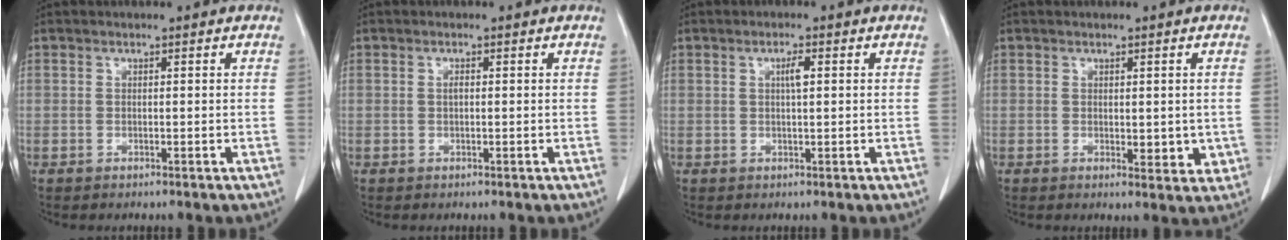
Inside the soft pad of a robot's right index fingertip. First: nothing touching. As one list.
[{"total": 0.7, "force": [0.1, 0.2, 0.6], "torque": [-0.013, 0.001, 0.002]}, {"total": 1.9, "force": [0.5, 0.3, 1.8], "torque": [-0.033, 0.003, 0.009]}, {"total": 3.6, "force": [-0.2, 1.9, 3.0], "torque": [-0.026, -0.007, 0.003]}]